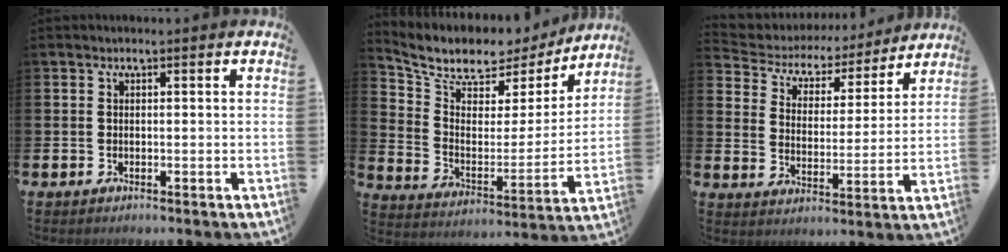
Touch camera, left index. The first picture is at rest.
{"total": 8.2, "force": [7.2, 3.6, 1.7], "torque": [-0.073, -0.052, 0.124]}
{"total": 5.4, "force": [4.7, 2.5, 0.7], "torque": [-0.039, -0.039, 0.075]}